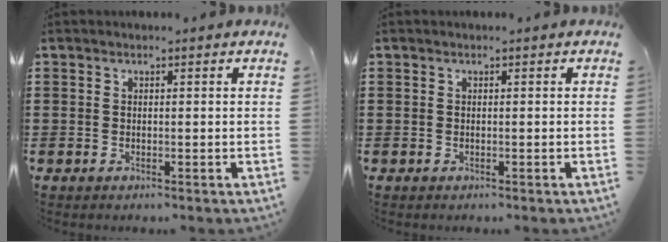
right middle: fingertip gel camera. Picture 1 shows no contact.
{"total": 0.0}